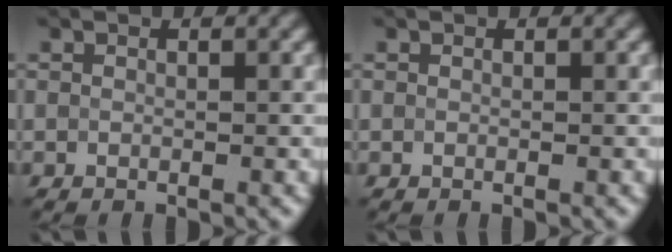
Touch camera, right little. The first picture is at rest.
{"total": 0.0}